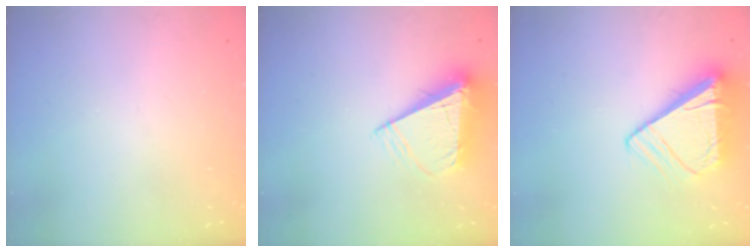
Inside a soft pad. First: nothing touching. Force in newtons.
{"total": 10.4, "press": 10.4, "slide": 0.6}
{"total": 9.2, "press": 9.2, "slide": 1.3}